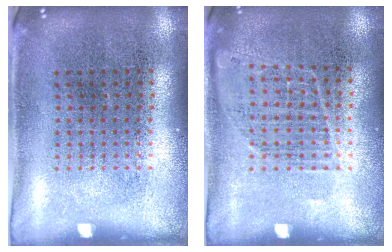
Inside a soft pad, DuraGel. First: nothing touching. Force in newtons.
{"total": 0.9, "press": 0.9, "slide": 0.2}